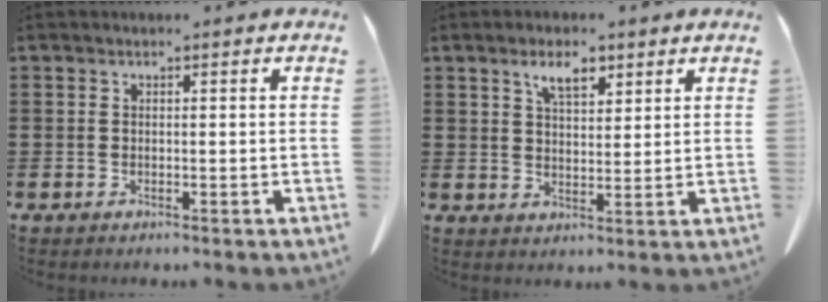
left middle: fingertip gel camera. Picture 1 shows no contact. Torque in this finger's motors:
{"motor_torque": [1.90, 0.24, 0.13, 0.08]}